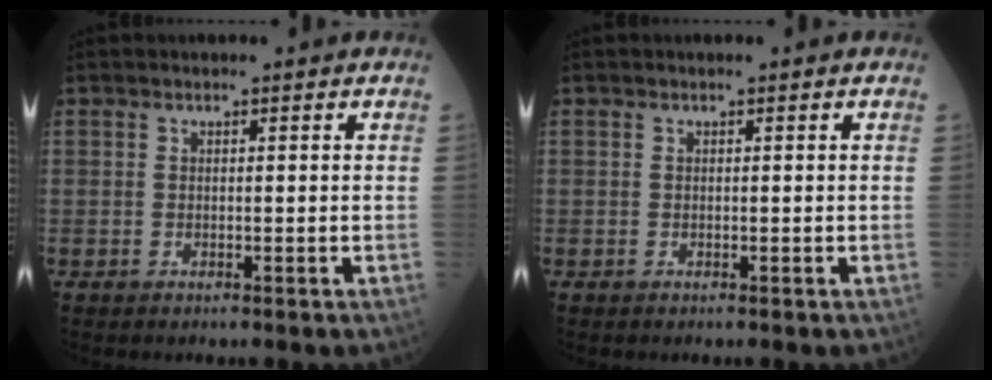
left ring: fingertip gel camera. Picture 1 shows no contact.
{"total": 0.0}